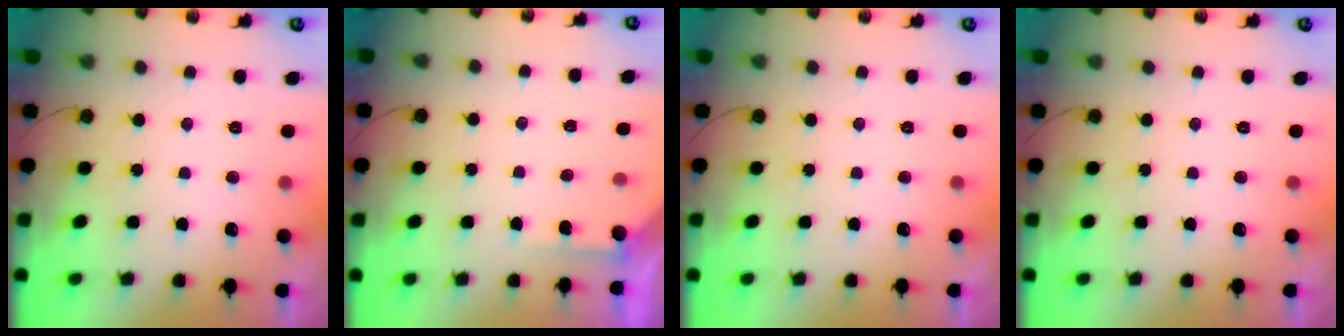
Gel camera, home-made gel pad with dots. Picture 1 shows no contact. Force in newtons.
{"total": 2.8, "press": 2.8, "slide": 0.2}
{"total": 0.0}
{"total": 0.0}